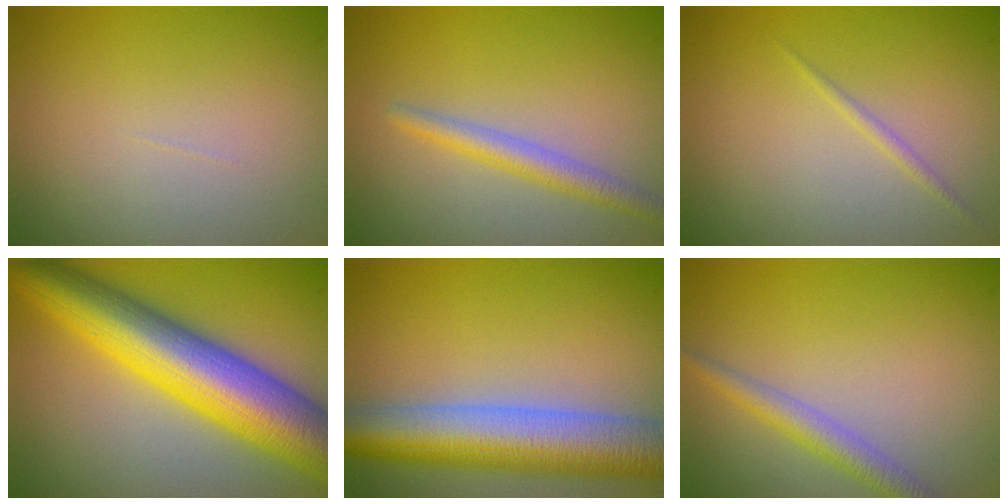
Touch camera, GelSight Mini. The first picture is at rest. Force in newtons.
{"total": 2.5, "press": 2.5, "slide": 0.1}
{"total": 0.7, "press": 0.7, "slide": 0.1}
{"total": 13.1, "press": 13.1, "slide": 0.2}
{"total": 9.5, "press": 9.5, "slide": 0.7}
{"total": 2.5, "press": 2.5, "slide": 0.1}